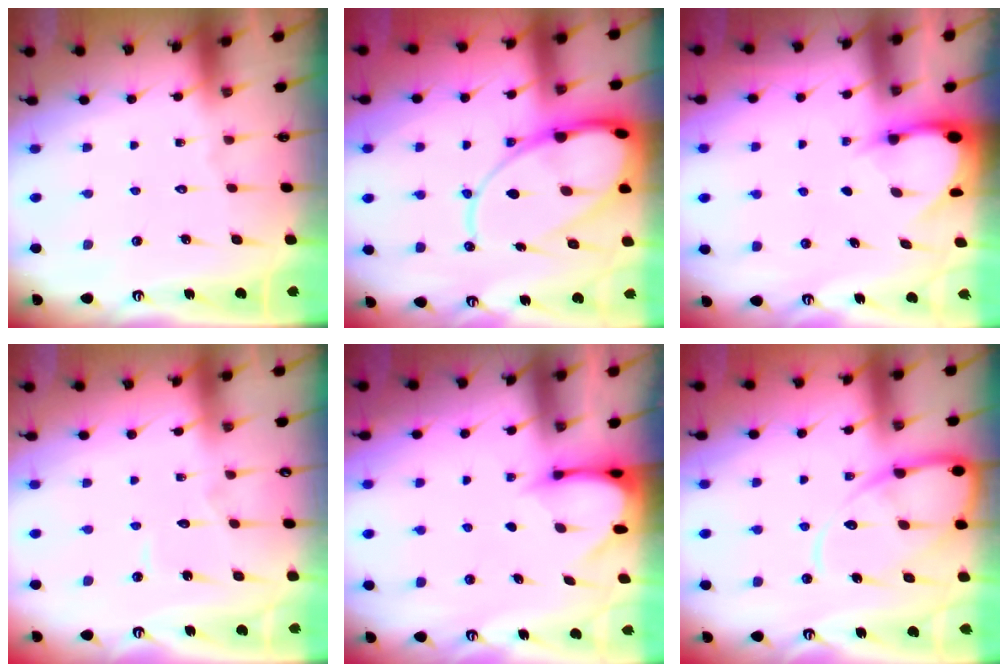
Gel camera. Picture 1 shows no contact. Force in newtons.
{"total": 19.3, "press": 19.2, "slide": 2.0}
{"total": 3.3, "press": 3.3, "slide": 0.2}
{"total": 2.9, "press": 2.9, "slide": 0.2}
{"total": 3.4, "press": 3.4, "slide": 0.3}
{"total": 12.3, "press": 12.3, "slide": 1.3}